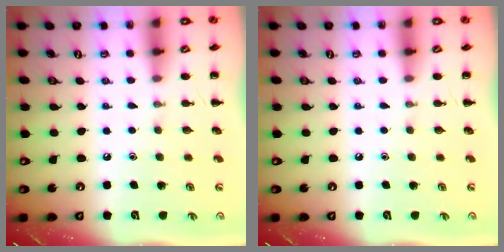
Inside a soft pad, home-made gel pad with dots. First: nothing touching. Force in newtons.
{"total": 0.0}